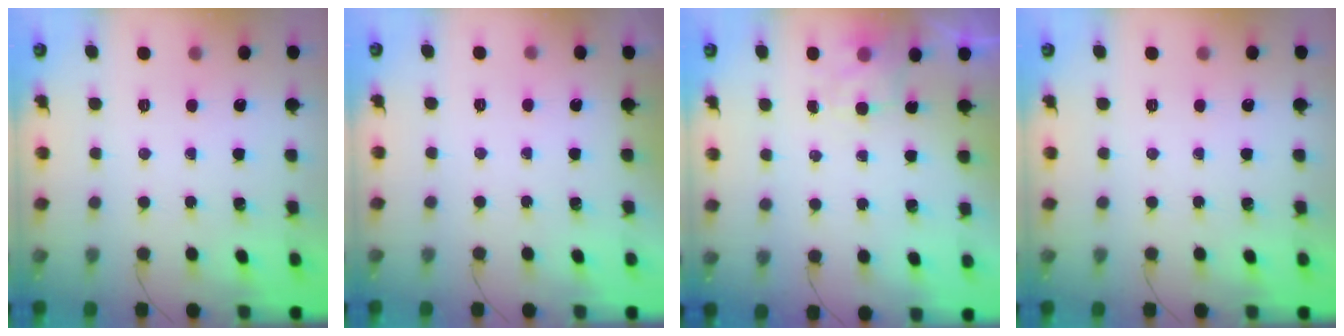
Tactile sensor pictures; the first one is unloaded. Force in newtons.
{"total": 1.8, "press": 1.7, "slide": 0.3}
{"total": 2.5, "press": 2.1, "slide": 1.4}
{"total": 0.0}